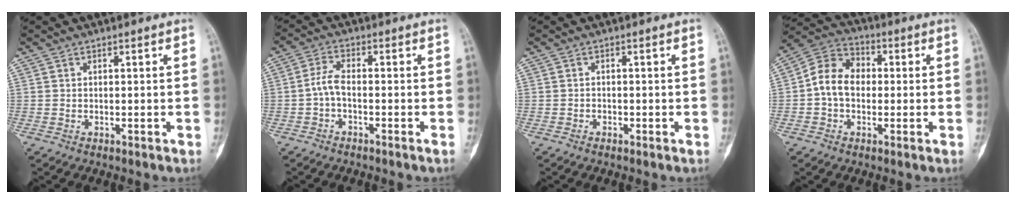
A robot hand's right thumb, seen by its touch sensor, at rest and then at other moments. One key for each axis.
{"total": 3.4, "fx": -1.2, "fy": 1.0, "fz": 3.0, "tx": -0.069, "ty": 0.012, "tz": -0.031}
{"total": 0.7, "fx": -0.5, "fy": 0.4, "fz": 0.3, "tx": -0.007, "ty": 0.001, "tz": -0.011}
{"total": 9.4, "fx": -0.4, "fy": 7.2, "fz": 6.0, "tx": -0.088, "ty": 0.033, "tz": -0.022}